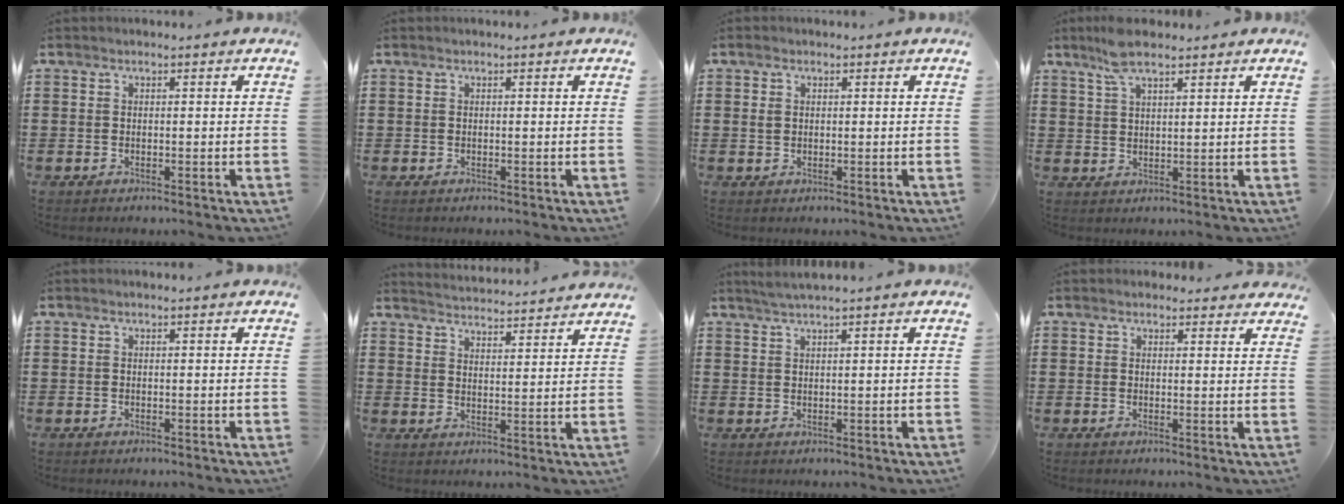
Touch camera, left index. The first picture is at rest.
{"total": 0.0}
{"total": 1.4, "force": [0.3, 1.1, 0.9], "torque": [-0.020, 0.009, 0.005]}
{"total": 5.3, "force": [3.9, 1.5, 3.4], "torque": [-0.076, 0.004, 0.071]}
{"total": 0.0}
{"total": 3.8, "force": [3.7, -0.7, -0.4], "torque": [-0.007, -0.026, 0.064]}
{"total": 1.7, "force": [1.3, -0.2, 1.1], "torque": [-0.021, 0.001, 0.025]}
{"total": 2.0, "force": [1.8, 0.9, 0.2], "torque": [0.000, 0.001, 0.033]}